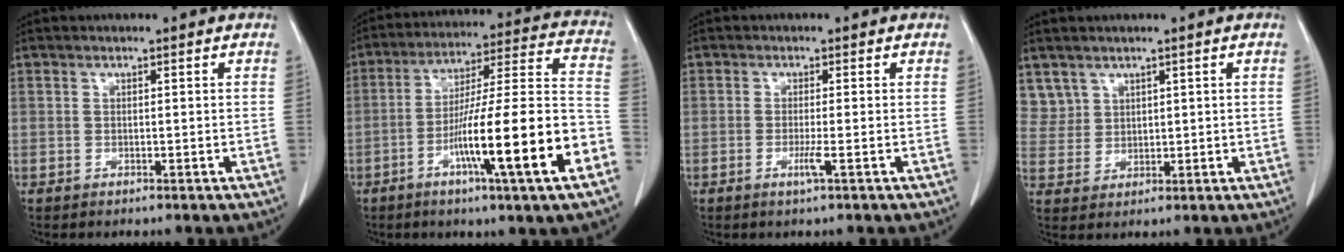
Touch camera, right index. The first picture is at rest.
{"total": 20.3, "force": [-8.0, -0.1, 18.7], "torque": [-0.271, -0.002, -0.128]}
{"total": 1.9, "force": [-0.7, -0.3, 1.7], "torque": [-0.033, -0.002, -0.012]}
{"total": 4.7, "force": [3.2, 3.5, -0.2], "torque": [0.016, 0.007, 0.070]}